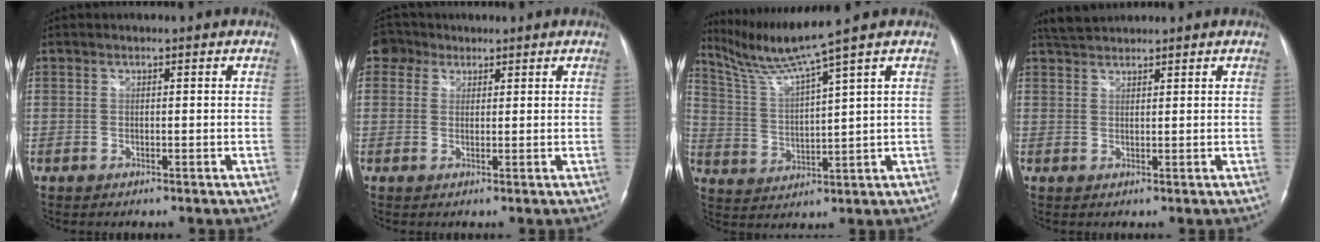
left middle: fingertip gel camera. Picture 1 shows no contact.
{"total": 3.2, "force": [2.1, 2.4, 0.2], "torque": [-0.006, 0.015, 0.033]}
{"total": 9.2, "force": [7.4, -2.8, 4.7], "torque": [-0.095, -0.004, 0.145]}
{"total": 3.0, "force": [2.9, 0.1, 0.4], "torque": [-0.017, 0.015, 0.059]}